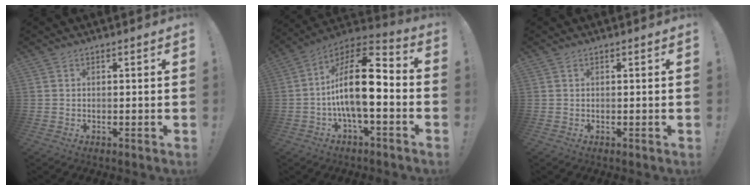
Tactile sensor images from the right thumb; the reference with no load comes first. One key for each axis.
{"total": 18.1, "fx": -1.6, "fy": 7.5, "fz": 16.4, "tx": -0.291, "ty": 0.017, "tz": -0.025}
{"total": 0.0}